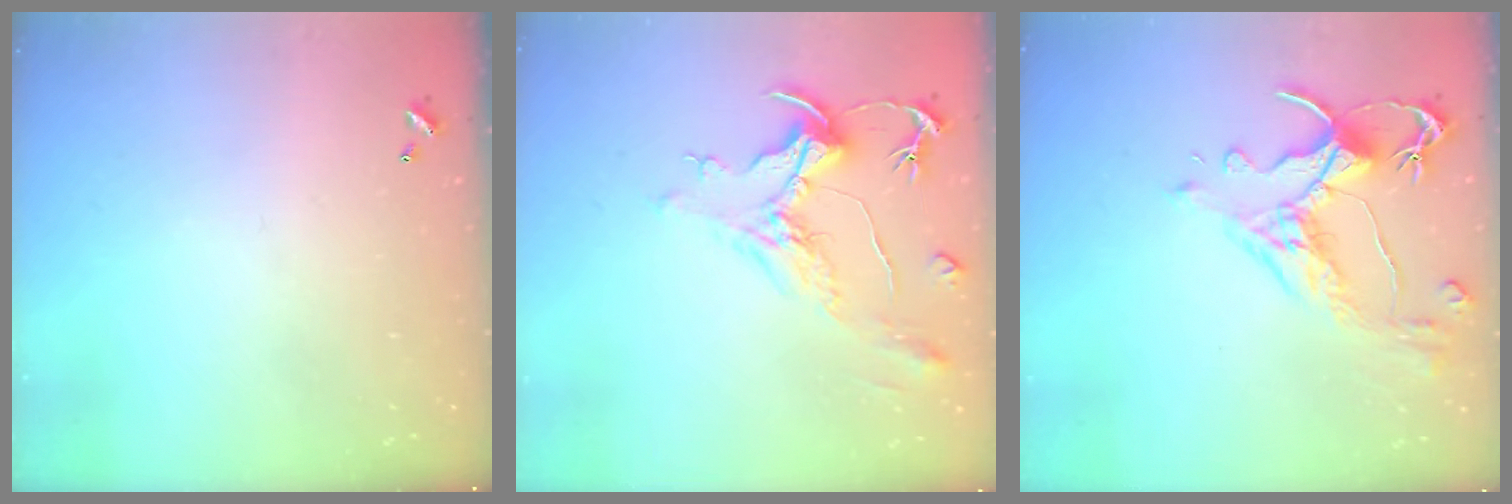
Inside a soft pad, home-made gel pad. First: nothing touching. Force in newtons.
{"total": 2.2, "press": 1.7, "slide": 1.3}
{"total": 3.5, "press": 3.2, "slide": 1.5}